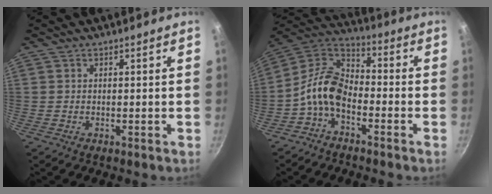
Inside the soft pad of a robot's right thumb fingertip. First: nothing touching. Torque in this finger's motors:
{"motor_torque": [1.67, 1.82, 1.03, -0.86, 0.11]}